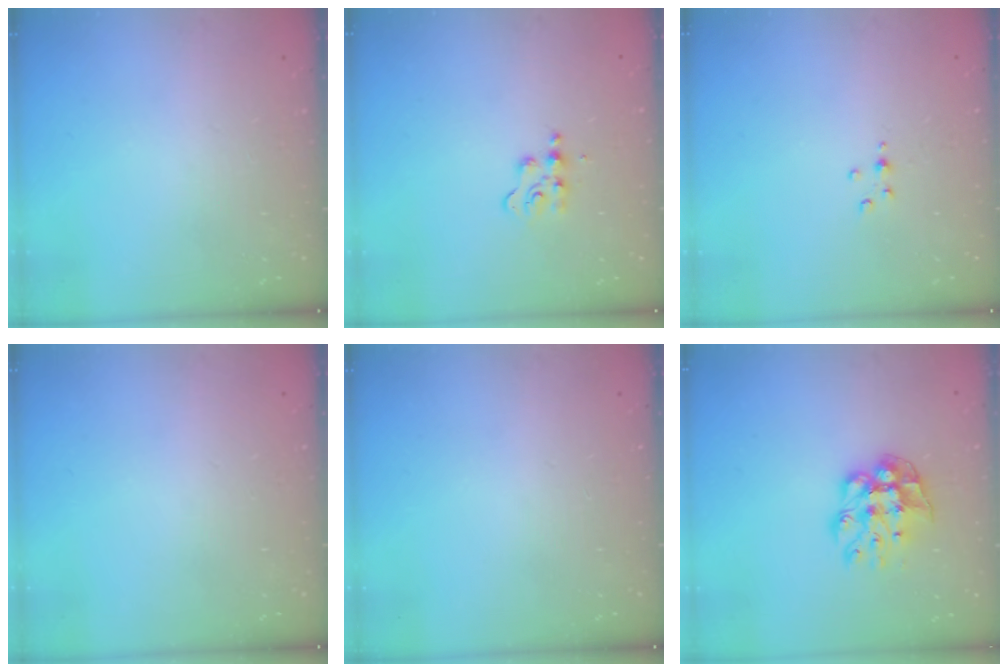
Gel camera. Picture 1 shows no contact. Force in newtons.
{"total": 6.2, "press": 6.1, "slide": 0.6}
{"total": 3.1, "press": 3.1, "slide": 0.4}
{"total": 0.0}
{"total": 0.0}
{"total": 11.0, "press": 11.0, "slide": 1.0}